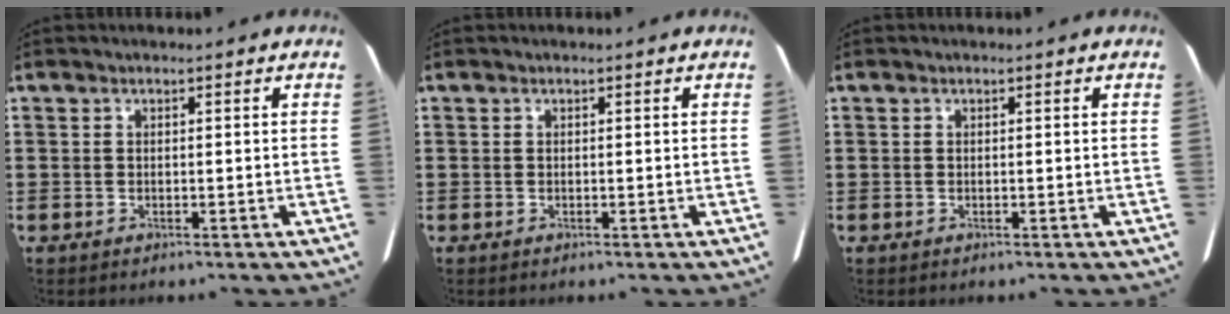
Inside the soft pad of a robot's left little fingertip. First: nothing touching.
{"total": 0.0}
{"total": 0.0}